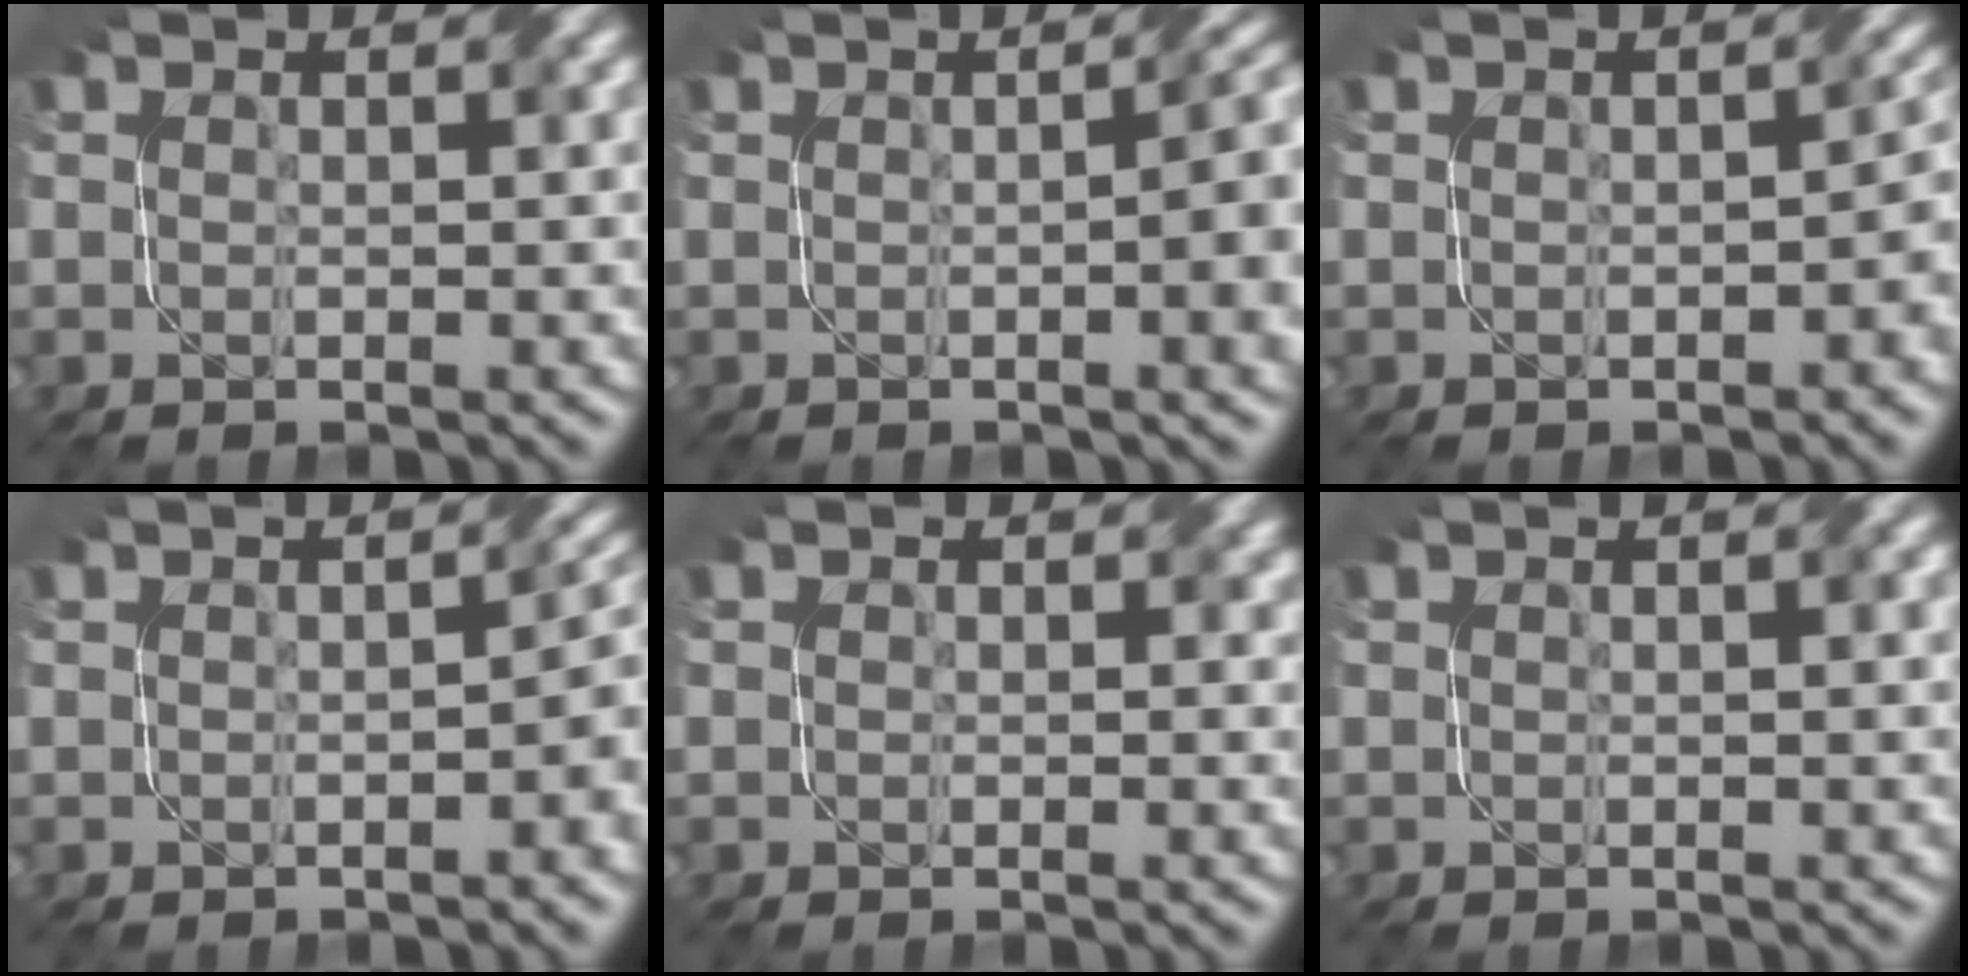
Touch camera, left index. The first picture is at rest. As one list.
[{"total": 6.8, "force": [-0.2, 2.5, 6.4], "torque": [-0.042, 0.012, -0.004]}, {"total": 2.2, "force": [-0.4, 1.1, 1.9], "torque": [-0.021, -0.001, -0.004]}, {"total": 2.3, "force": [-0.6, 0.6, 2.1], "torque": [-0.029, 0.005, -0.006]}, {"total": 1.1, "force": [0.5, 0.9, 0.4], "torque": [-0.002, -0.004, 0.003]}, {"total": 0.7, "force": [0.4, 0.1, 0.6], "torque": [-0.009, 0.002, 0.008]}]